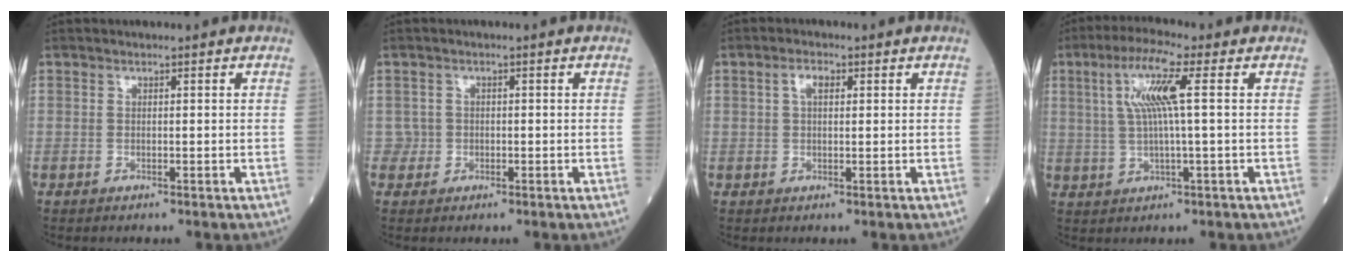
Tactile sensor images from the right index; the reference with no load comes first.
{"total": 1.4, "force": [-0.3, 1.3, -0.2], "torque": [0.009, 0.007, -0.006]}
{"total": 2.2, "force": [0.8, 1.0, 1.8], "torque": [-0.037, 0.010, 0.016]}
{"total": 7.7, "force": [2.0, -0.2, 7.5], "torque": [-0.149, 0.014, 0.040]}